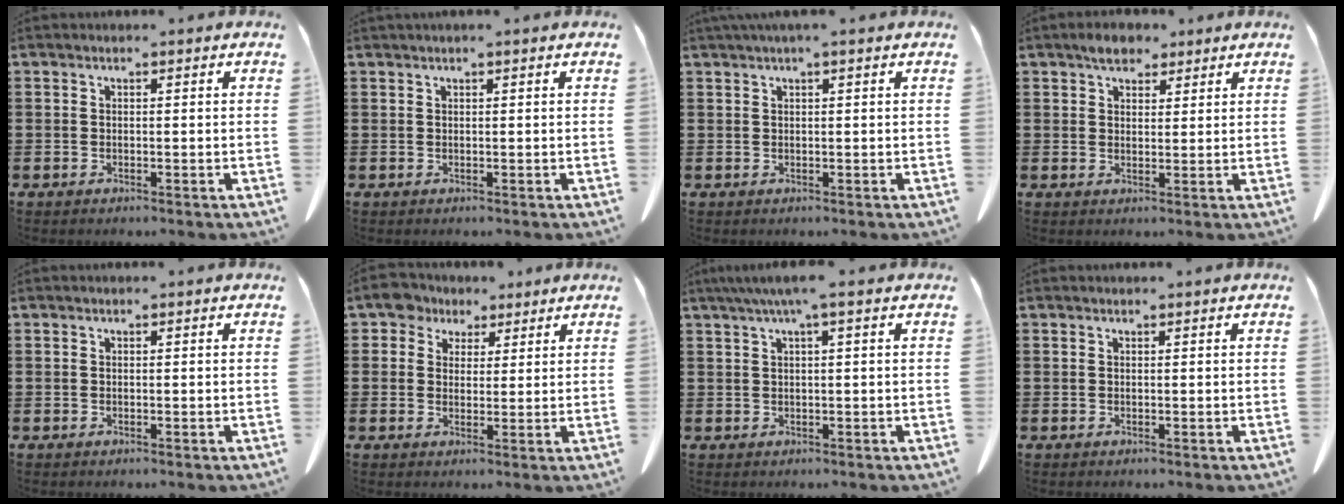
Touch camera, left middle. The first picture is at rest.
{"total": 0.5, "force": [0.4, 0.0, 0.3], "torque": [-0.007, 0.000, 0.007]}
{"total": 1.2, "force": [0.6, 0.0, 1.0], "torque": [-0.020, 0.000, 0.012]}
{"total": 3.7, "force": [3.0, 1.9, 1.2], "torque": [-0.024, 0.006, 0.055]}
{"total": 0.0}
{"total": 4.9, "force": [3.2, 3.5, 1.1], "torque": [-0.035, 0.008, 0.057]}
{"total": 3.2, "force": [1.1, 0.1, 3.0], "torque": [-0.057, 0.000, 0.020]}
{"total": 0.0}